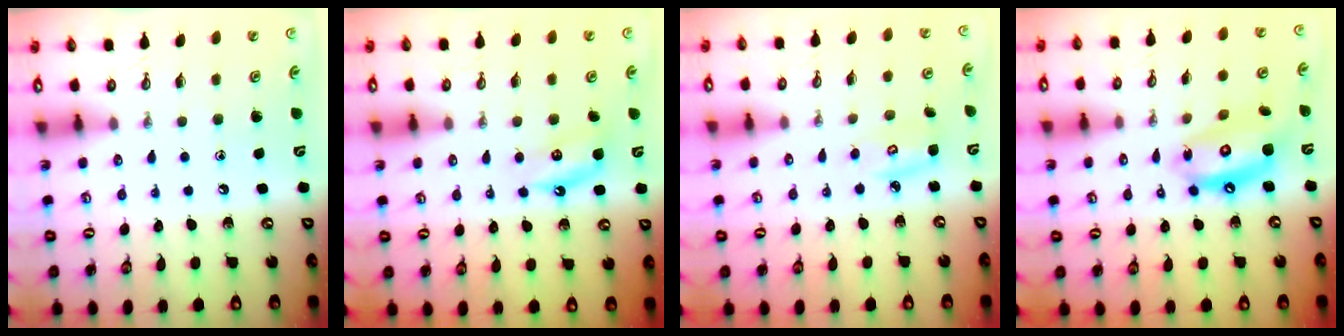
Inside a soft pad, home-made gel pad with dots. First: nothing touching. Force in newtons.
{"total": 5.0, "press": 4.9, "slide": 1.0}
{"total": 5.1, "press": 5.1, "slide": 0.2}
{"total": 13.2, "press": 13.2, "slide": 1.4}